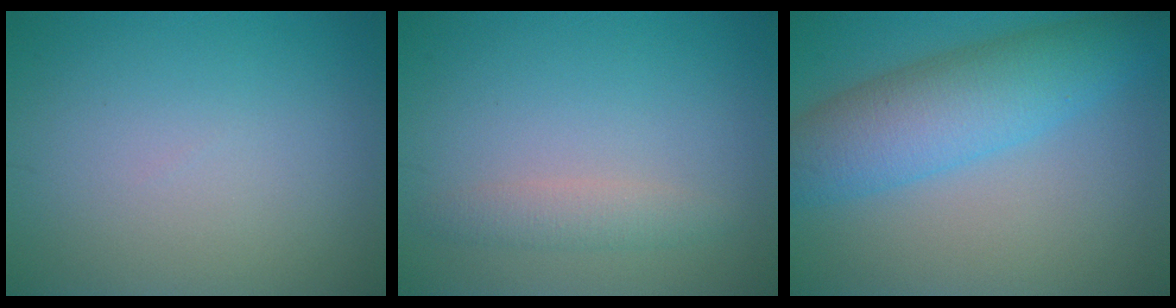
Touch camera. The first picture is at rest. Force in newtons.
{"total": 1.9, "press": 1.9, "slide": 0.0}
{"total": 7.1, "press": 7.1, "slide": 0.3}